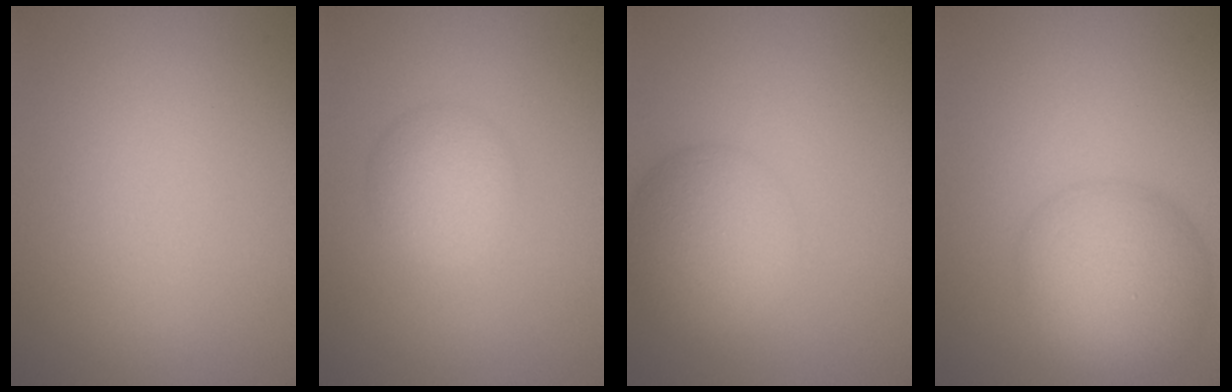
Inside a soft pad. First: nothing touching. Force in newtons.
{"total": 3.0, "press": 3.0, "slide": 0.0}
{"total": 5.3, "press": 5.3, "slide": 0.3}
{"total": 6.9, "press": 6.9, "slide": 0.3}